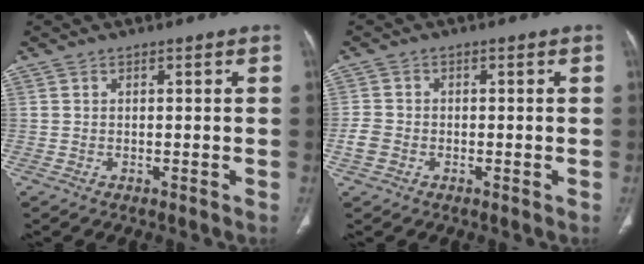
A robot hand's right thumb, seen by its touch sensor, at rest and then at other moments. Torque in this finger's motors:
{"motor_torque": [0.31, -0.04, 0.52, -0.38, 0.18]}